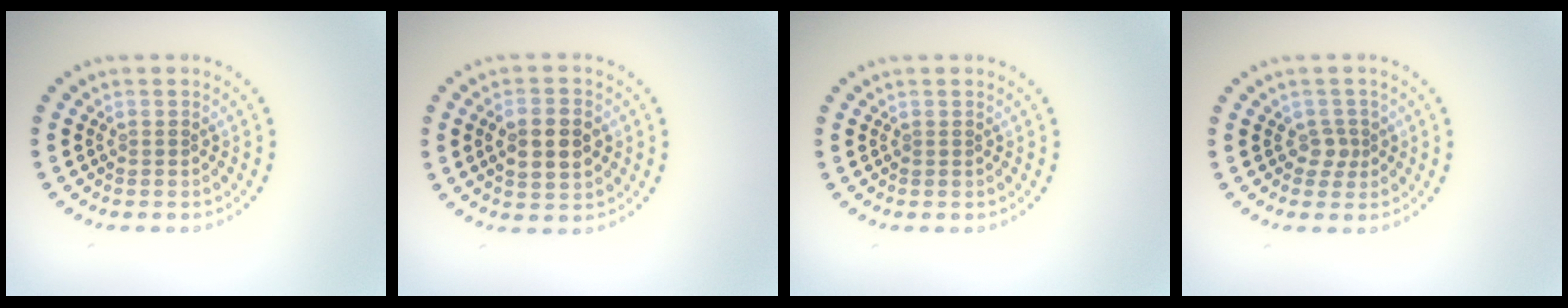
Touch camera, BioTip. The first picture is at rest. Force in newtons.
{"total": 4.6, "press": 4.6, "slide": 0.1}
{"total": 0.0}
{"total": 1.4, "press": 1.1, "slide": 1.0}